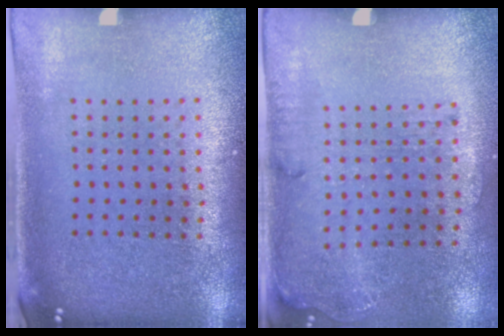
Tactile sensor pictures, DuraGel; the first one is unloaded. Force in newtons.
{"total": 1.7, "press": 1.2, "slide": 1.2}